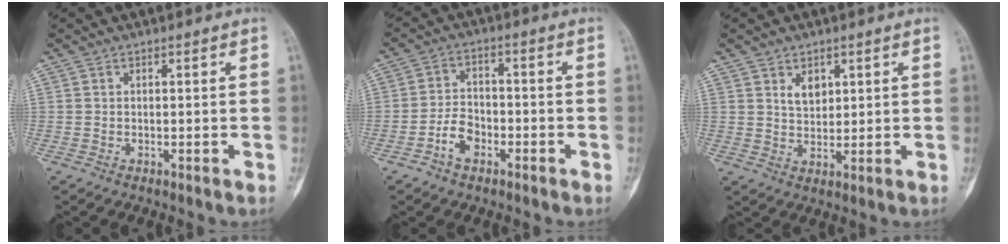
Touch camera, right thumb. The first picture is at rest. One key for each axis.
{"total": 5.5, "fx": -2.9, "fy": 3.6, "fz": 3.0, "tx": -0.042, "ty": 0.026, "tz": -0.056}
{"total": 4.0, "fx": 1.9, "fy": 2.7, "fz": 2.3, "tx": -0.022, "ty": -0.016, "tz": 0.037}